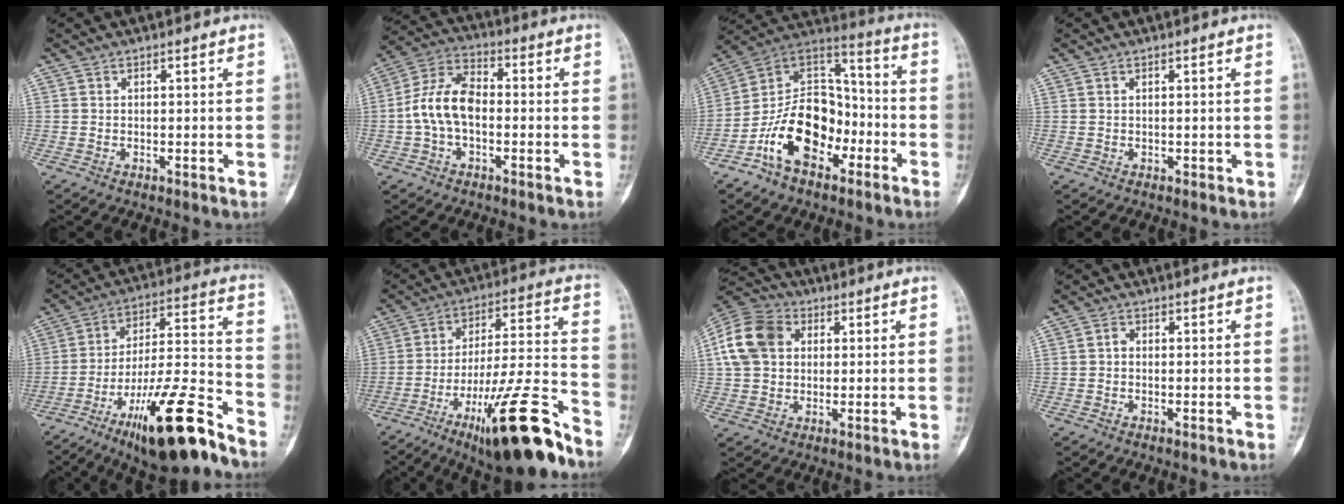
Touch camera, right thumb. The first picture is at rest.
{"total": 10.3, "force": [-1.2, 6.2, 8.1], "torque": [-0.156, 0.035, -0.033]}
{"total": 17.6, "force": [-7.4, 11.2, 11.3], "torque": [-0.170, 0.080, -0.137]}
{"total": 0.0}
{"total": 21.6, "force": [-13.6, 5.0, 16.1], "torque": [-0.262, 0.076, -0.222]}
{"total": 21.8, "force": [-13.5, 3.9, 16.7], "torque": [-0.256, 0.070, -0.215]}
{"total": 12.8, "force": [2.9, 9.8, 7.7], "torque": [-0.140, 0.019, 0.043]}
{"total": 1.2, "force": [-0.1, 0.9, 0.7], "torque": [-0.006, 0.004, -0.007]}